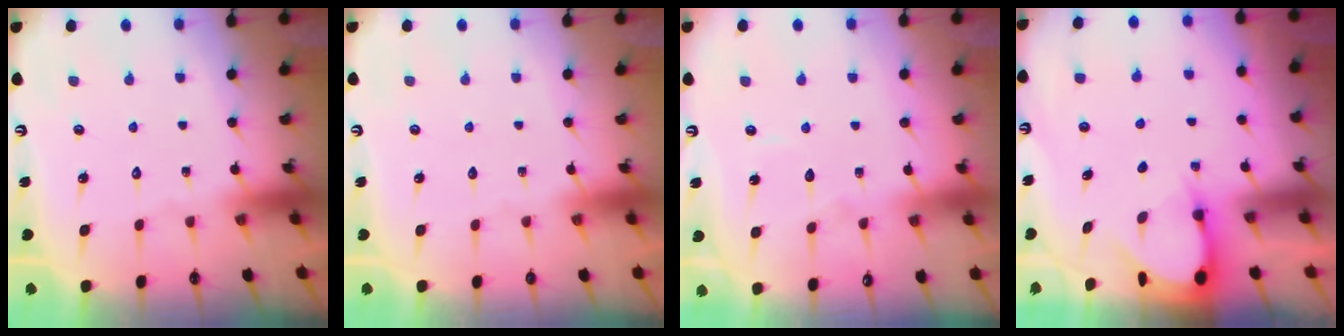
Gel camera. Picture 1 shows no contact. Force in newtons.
{"total": 0.0}
{"total": 3.9, "press": 3.9, "slide": 0.2}
{"total": 3.5, "press": 3.5, "slide": 0.3}